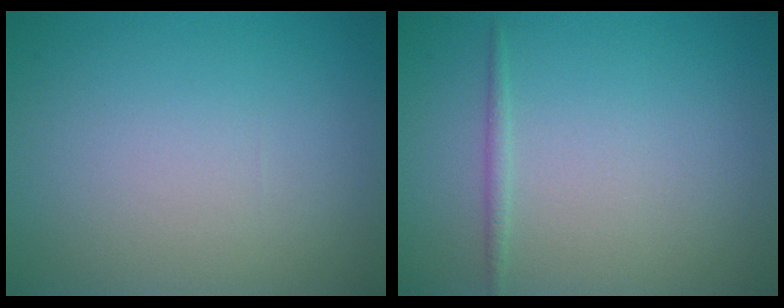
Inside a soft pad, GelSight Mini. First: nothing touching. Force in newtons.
{"total": 0.8, "press": 0.8, "slide": 0.0}